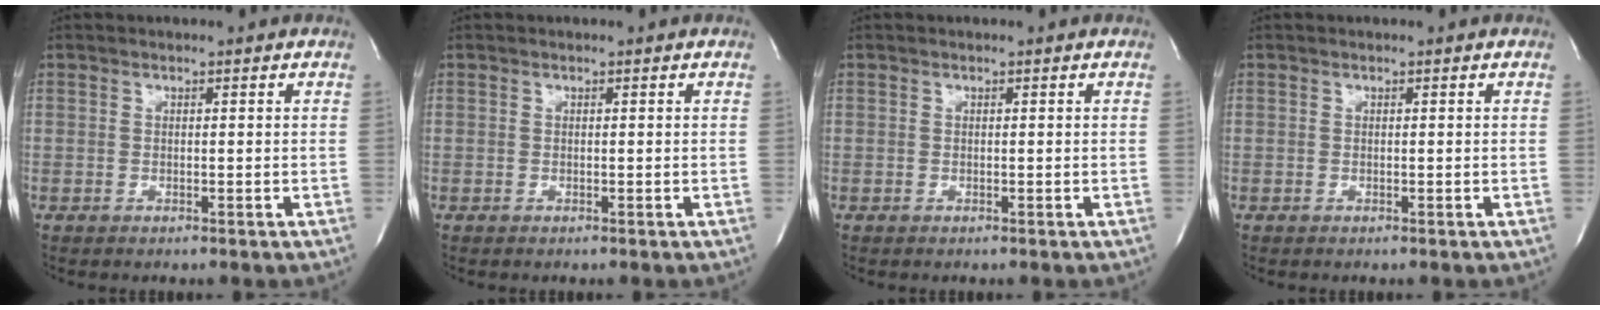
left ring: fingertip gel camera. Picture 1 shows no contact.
{"total": 0.0}
{"total": 0.0}
{"total": 0.0}